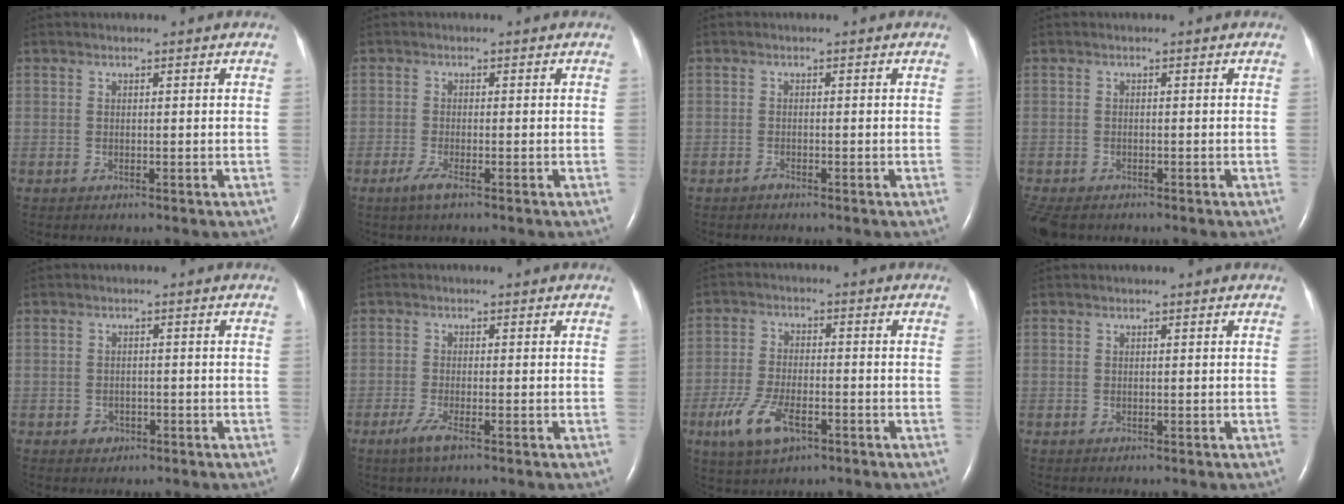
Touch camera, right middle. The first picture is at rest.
{"total": 2.1, "force": [-1.3, 0.1, 1.6], "torque": [-0.039, -0.005, -0.032]}
{"total": 0.5, "force": [-0.5, 0.1, 0.1], "torque": [-0.001, 0.000, -0.011]}
{"total": 5.1, "force": [-4.0, 2.2, 2.4], "torque": [-0.045, -0.012, -0.065]}
{"total": 1.7, "force": [-0.8, 1.4, 0.4], "torque": [-0.002, 0.007, -0.010]}
{"total": 2.7, "force": [-1.7, 0.2, 2.1], "torque": [-0.050, -0.007, -0.038]}
{"total": 8.2, "force": [-4.0, 3.3, 6.4], "torque": [-0.140, -0.009, -0.071]}
{"total": 0.0}